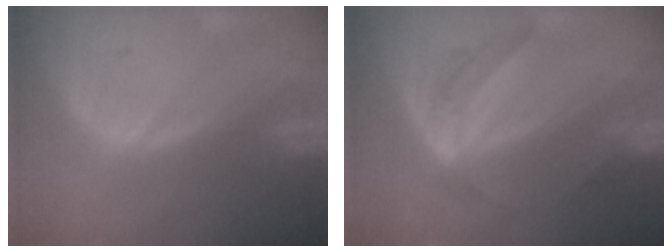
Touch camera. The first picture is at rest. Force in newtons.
{"total": 6.2, "press": 5.3, "slide": 3.2}